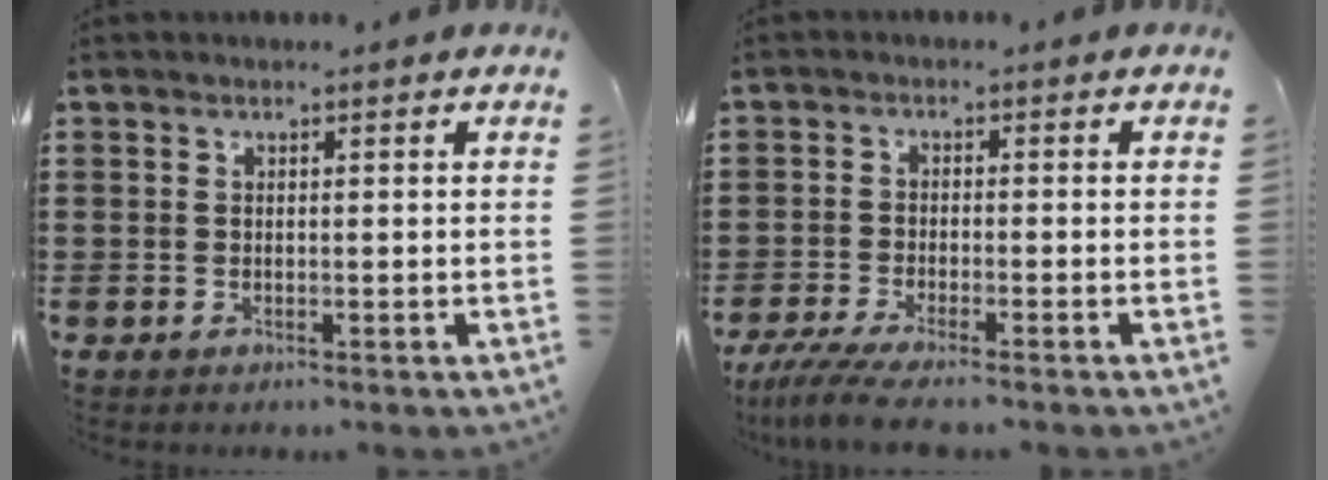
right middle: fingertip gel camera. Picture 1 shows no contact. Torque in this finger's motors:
{"motor_torque": [1.07, -0.35, 0.37, 0.05]}